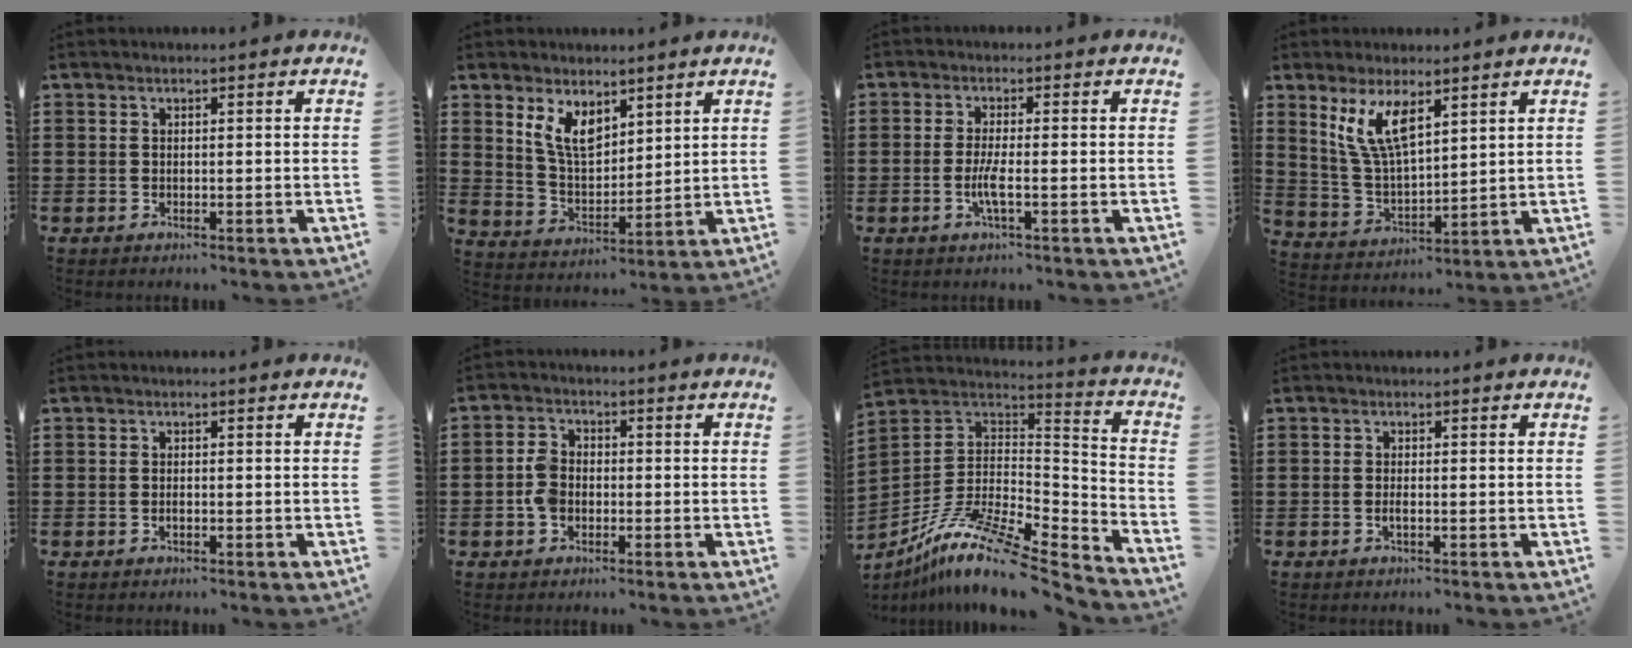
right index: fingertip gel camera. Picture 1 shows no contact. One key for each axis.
{"total": 6.8, "fx": 4.2, "fy": 3.5, "fz": 4.1, "tx": -0.093, "ty": -0.005, "tz": 0.077}
{"total": 3.4, "fx": -1.1, "fy": 0.3, "fz": 3.2, "tx": -0.069, "ty": -0.007, "tz": -0.025}
{"total": 8.6, "fx": 4.8, "fy": 3.2, "fz": 6.5, "tx": -0.146, "ty": -0.008, "tz": 0.084}
{"total": 0.5, "fx": -0.2, "fy": 0.1, "fz": 0.5, "tx": -0.010, "ty": -0.005, "tz": -0.002}
{"total": 4.0, "fx": -1.0, "fy": 2.8, "fz": 2.6, "tx": -0.072, "ty": -0.001, "tz": -0.023}
{"total": 12.5, "fx": -8.2, "fy": 3.2, "fz": 8.9, "tx": -0.170, "ty": 0.010, "tz": -0.154}
{"total": 0.9, "fx": -0.3, "fy": 0.1, "fz": 0.8, "tx": -0.015, "ty": -0.003, "tz": -0.005}